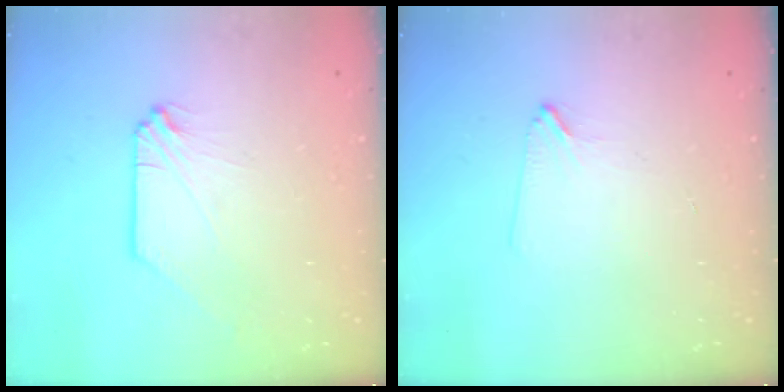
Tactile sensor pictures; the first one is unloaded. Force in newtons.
{"total": 1.6, "press": 1.5, "slide": 0.3}